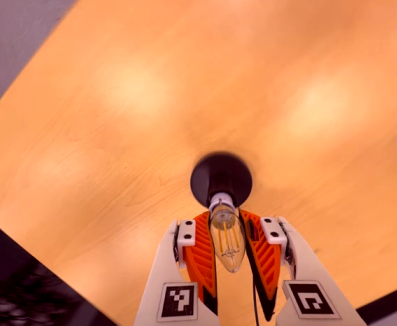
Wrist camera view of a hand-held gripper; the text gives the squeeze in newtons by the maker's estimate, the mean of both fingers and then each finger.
{"total": 16.5, "left": 14.9, "right": 18.1}